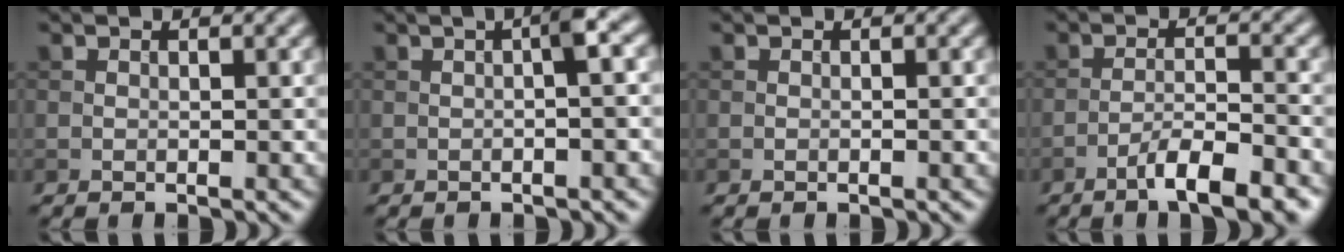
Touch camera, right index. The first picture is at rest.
{"total": 2.7, "force": [0.1, 0.3, 2.6], "torque": [-0.039, 0.010, -0.002]}
{"total": 0.0}
{"total": 5.2, "force": [-3.5, 0.9, 3.8], "torque": [-0.063, 0.006, -0.060]}